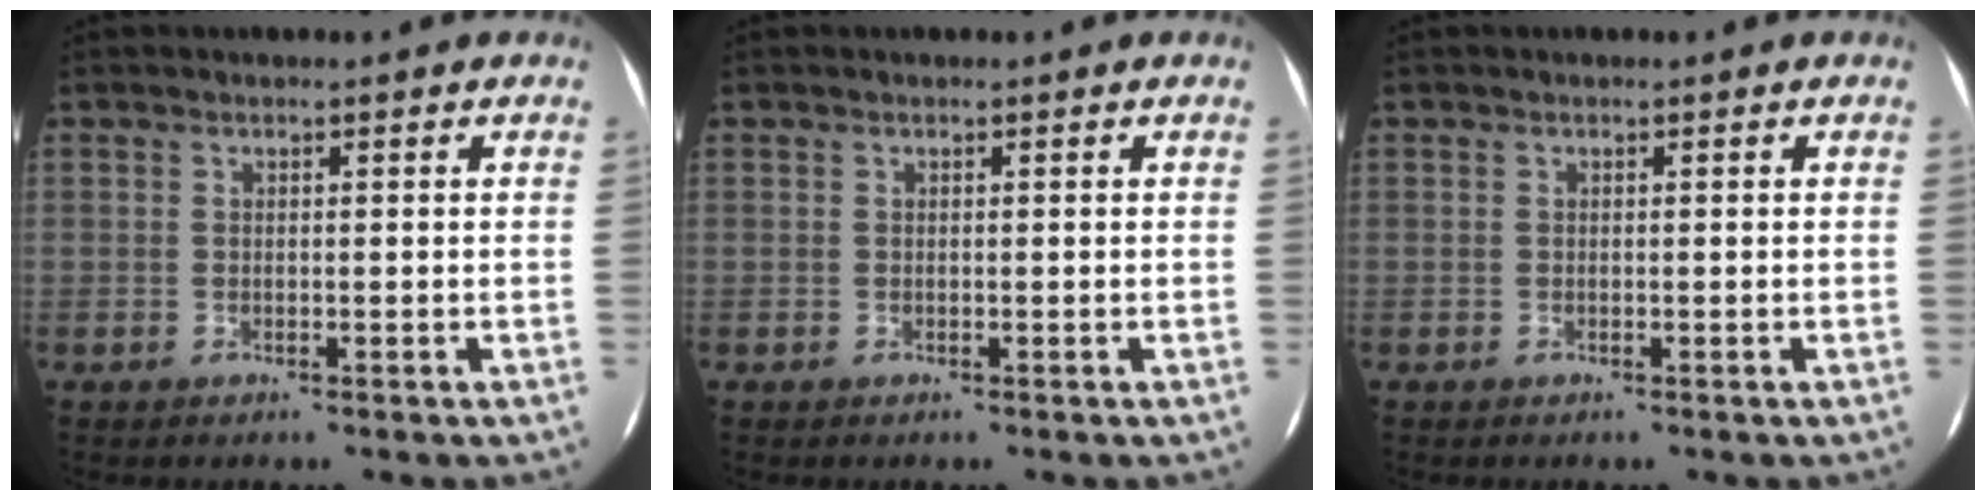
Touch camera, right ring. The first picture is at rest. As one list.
[{"total": 0.0}, {"total": 0.0}]